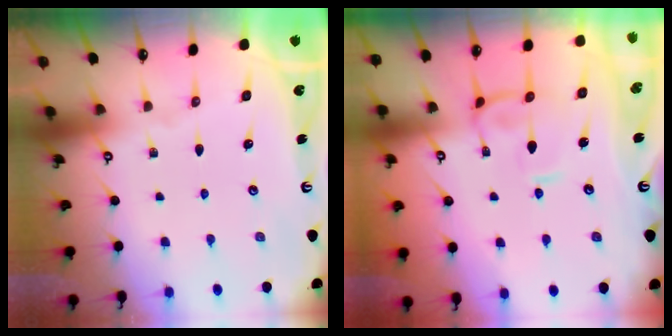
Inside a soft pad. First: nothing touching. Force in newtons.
{"total": 2.7, "press": 2.6, "slide": 0.9}